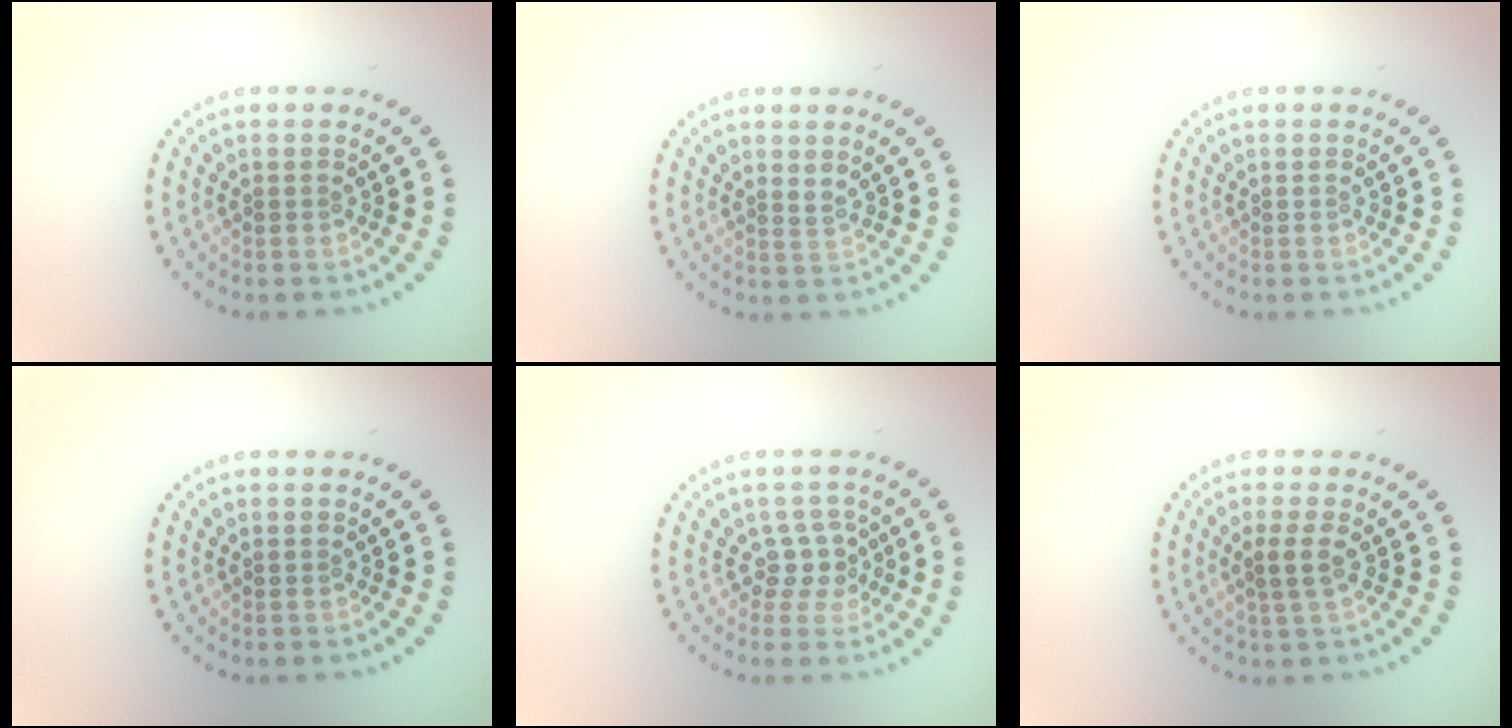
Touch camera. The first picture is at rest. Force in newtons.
{"total": 0.5, "press": 0.2, "slide": 0.5}
{"total": 0.0}
{"total": 0.0}
{"total": 2.1, "press": 1.6, "slide": 1.4}
{"total": 1.8, "press": 1.5, "slide": 1.0}